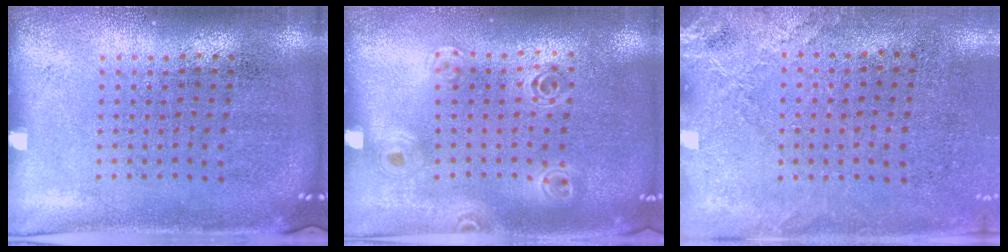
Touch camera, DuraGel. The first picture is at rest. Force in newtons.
{"total": 1.2, "press": 1.2, "slide": 0.3}
{"total": 2.4, "press": 2.1, "slide": 1.2}